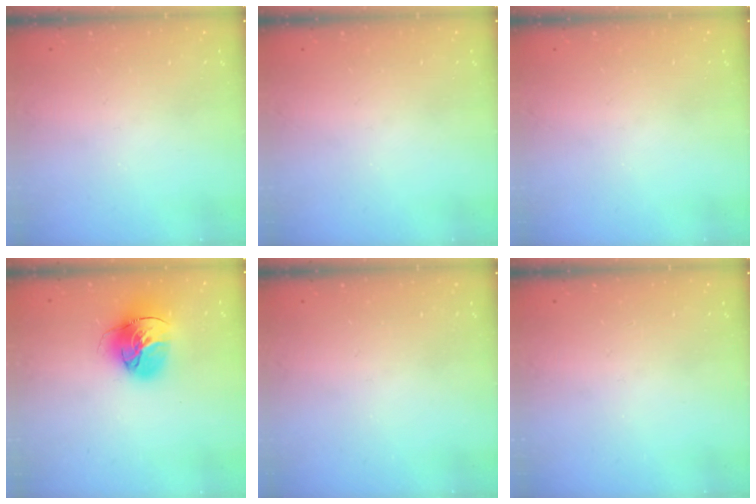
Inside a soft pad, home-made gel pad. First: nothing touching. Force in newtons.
{"total": 0.0}
{"total": 0.0}
{"total": 17.5, "press": 17.4, "slide": 1.7}
{"total": 0.0}
{"total": 0.0}